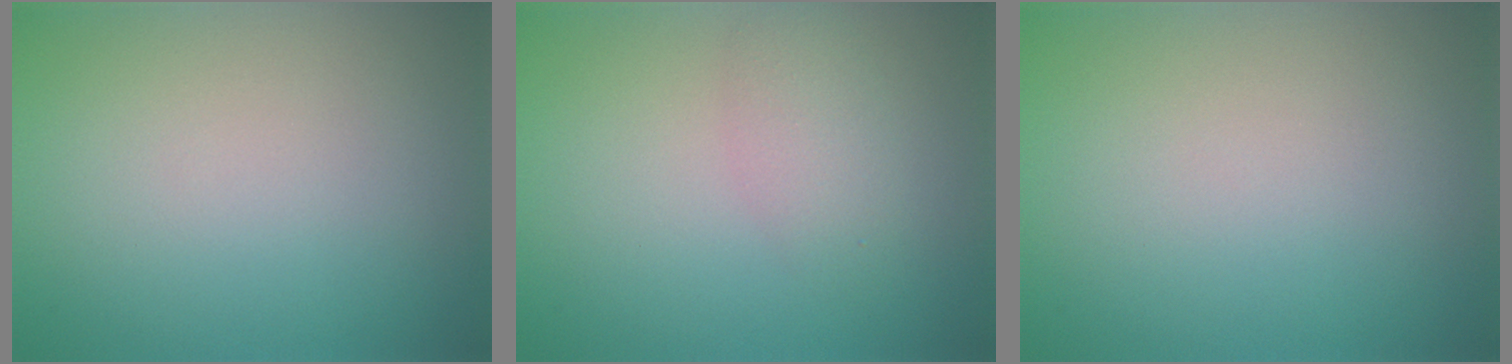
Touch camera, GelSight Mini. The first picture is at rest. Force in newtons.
{"total": 2.1, "press": 2.1, "slide": 0.0}
{"total": 0.0}